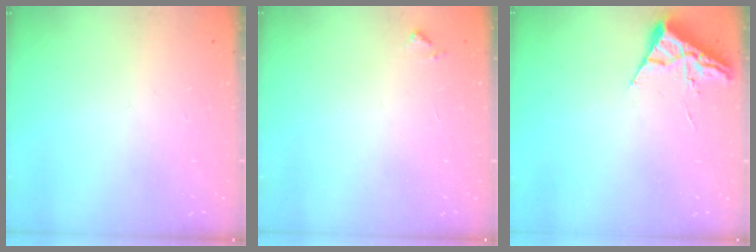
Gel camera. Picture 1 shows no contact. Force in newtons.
{"total": 6.5, "press": 6.4, "slide": 0.4}
{"total": 3.7, "press": 3.6, "slide": 0.5}